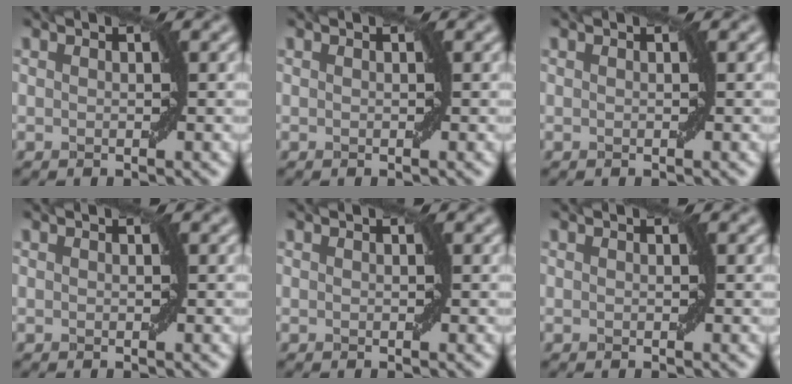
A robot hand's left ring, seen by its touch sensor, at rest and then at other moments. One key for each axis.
{"total": 0.0}
{"total": 0.0}
{"total": 0.0}
{"total": 0.0}
{"total": 0.0}